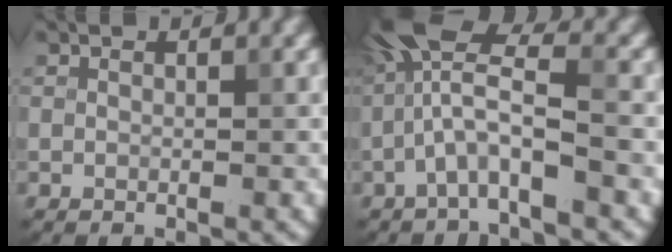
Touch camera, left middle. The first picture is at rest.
{"total": 5.9, "force": [-1.6, 1.4, 5.6], "torque": [-0.111, 0.024, -0.036]}